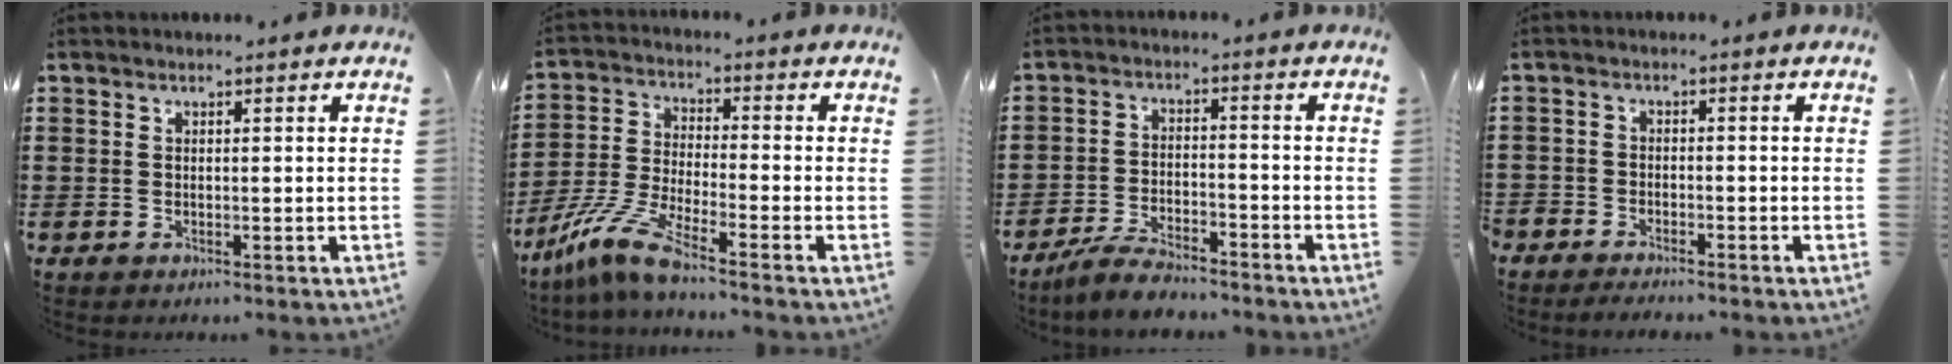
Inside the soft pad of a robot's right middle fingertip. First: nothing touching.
{"total": 8.1, "force": [-6.2, 0.6, 5.2], "torque": [-0.132, -0.018, -0.129]}
{"total": 5.3, "force": [-4.9, 0.8, 1.8], "torque": [-0.043, 0.002, -0.099]}
{"total": 2.4, "force": [-2.3, 0.4, -0.1], "torque": [-0.004, 0.002, -0.051]}